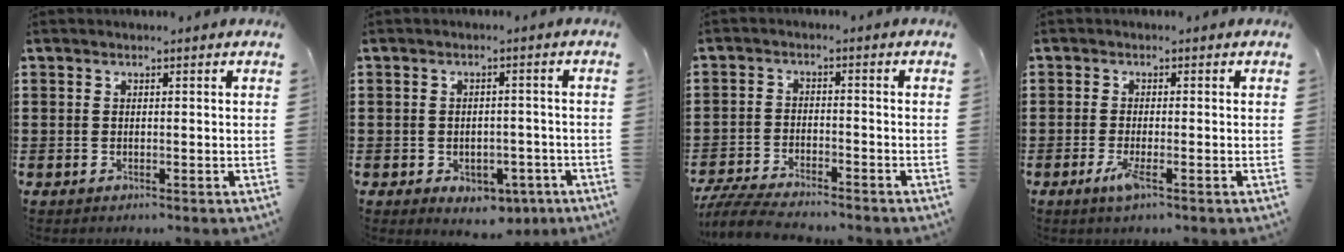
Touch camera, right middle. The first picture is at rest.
{"total": 2.7, "force": [-1.9, 1.7, 1.1], "torque": [-0.024, 0.004, -0.038]}
{"total": 5.5, "force": [-5.2, 0.4, 1.7], "torque": [-0.043, -0.004, -0.105]}
{"total": 3.0, "force": [-1.2, 0.4, 2.7], "torque": [-0.060, -0.012, -0.024]}